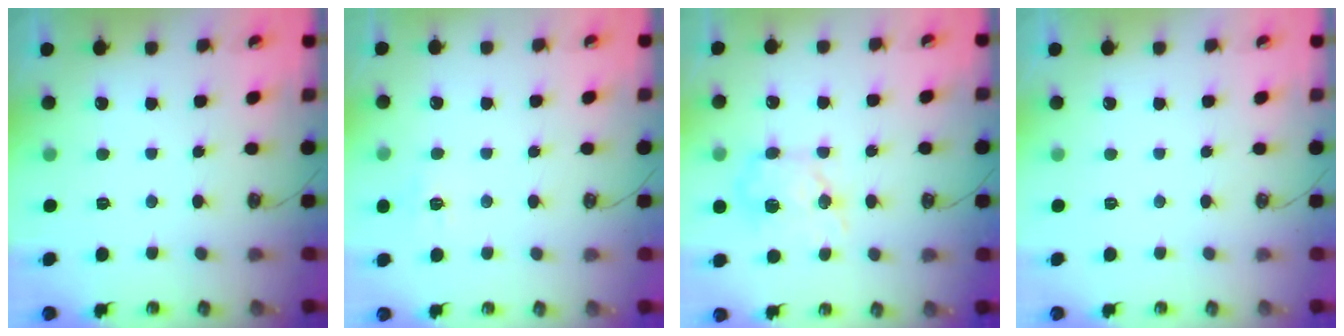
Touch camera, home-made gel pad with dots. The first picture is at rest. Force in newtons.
{"total": 7.2, "press": 7.1, "slide": 1.3}
{"total": 11.5, "press": 11.5, "slide": 0.1}
{"total": 0.0}